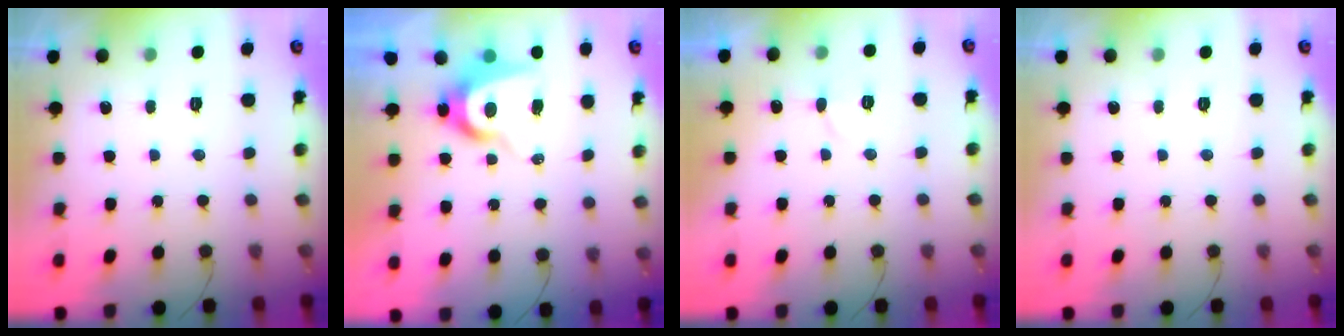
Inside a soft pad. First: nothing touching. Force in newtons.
{"total": 8.5, "press": 8.4, "slide": 0.6}
{"total": 6.1, "press": 6.1, "slide": 0.6}
{"total": 0.0}